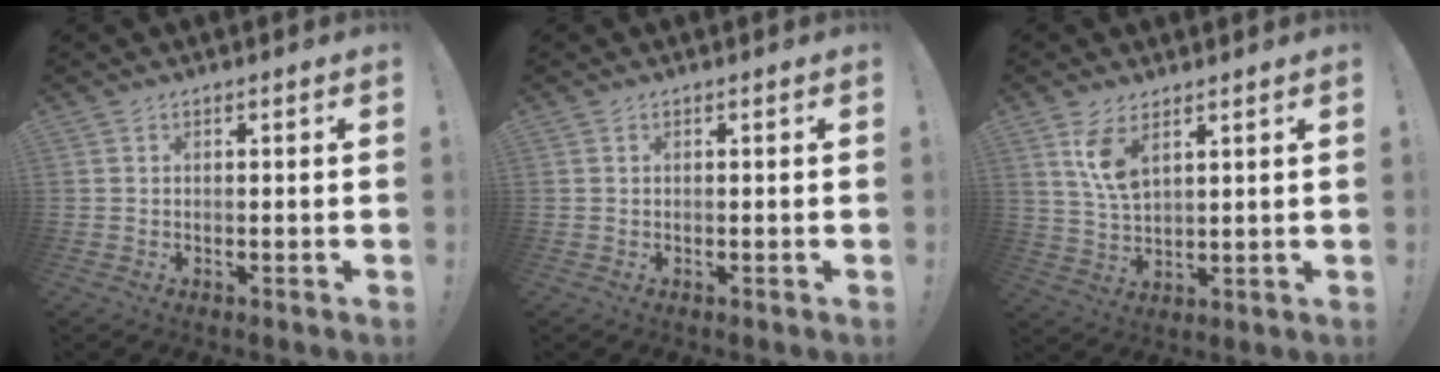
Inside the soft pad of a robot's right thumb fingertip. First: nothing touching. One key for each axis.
{"total": 0.0}
{"total": 8.1, "fx": 4.6, "fy": 3.5, "fz": 5.7, "tx": -0.102, "ty": -0.025, "tz": 0.081}